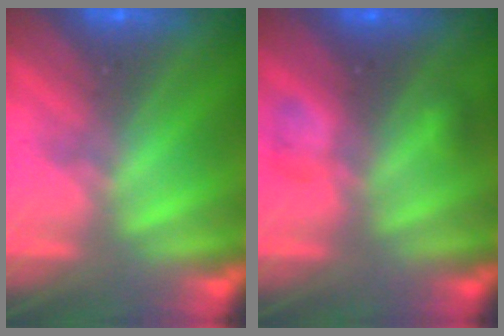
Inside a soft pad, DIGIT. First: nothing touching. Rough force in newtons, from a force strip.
{"total": 2.0}